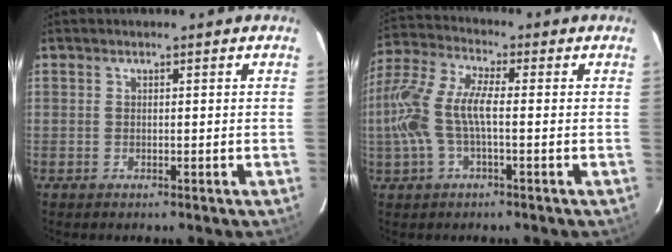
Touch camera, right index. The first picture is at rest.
{"total": 12.7, "force": [-1.7, 4.6, 11.7], "torque": [-0.251, 0.008, -0.036]}